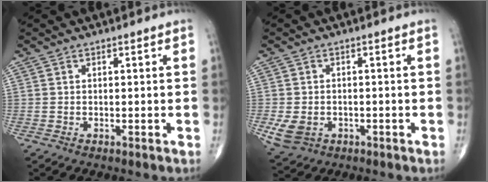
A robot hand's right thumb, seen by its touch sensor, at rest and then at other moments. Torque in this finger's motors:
{"motor_torque": [1.76, 1.10, -0.03, -0.17, 0.04]}